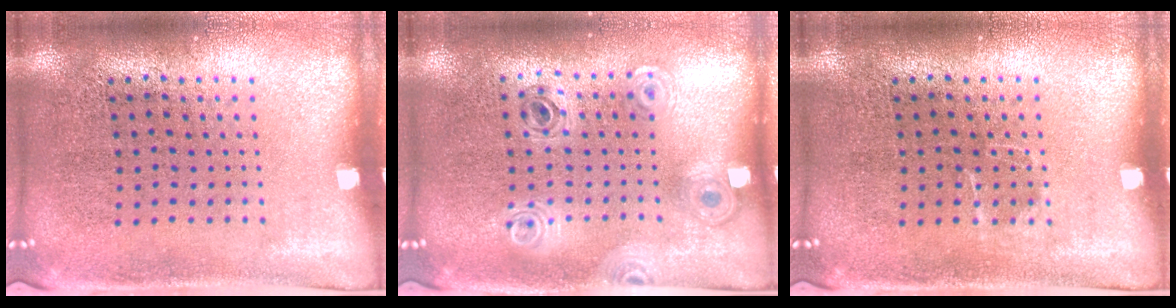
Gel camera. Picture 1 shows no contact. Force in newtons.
{"total": 0.9, "press": 0.9, "slide": 0.1}
{"total": 0.6, "press": 0.6, "slide": 0.2}